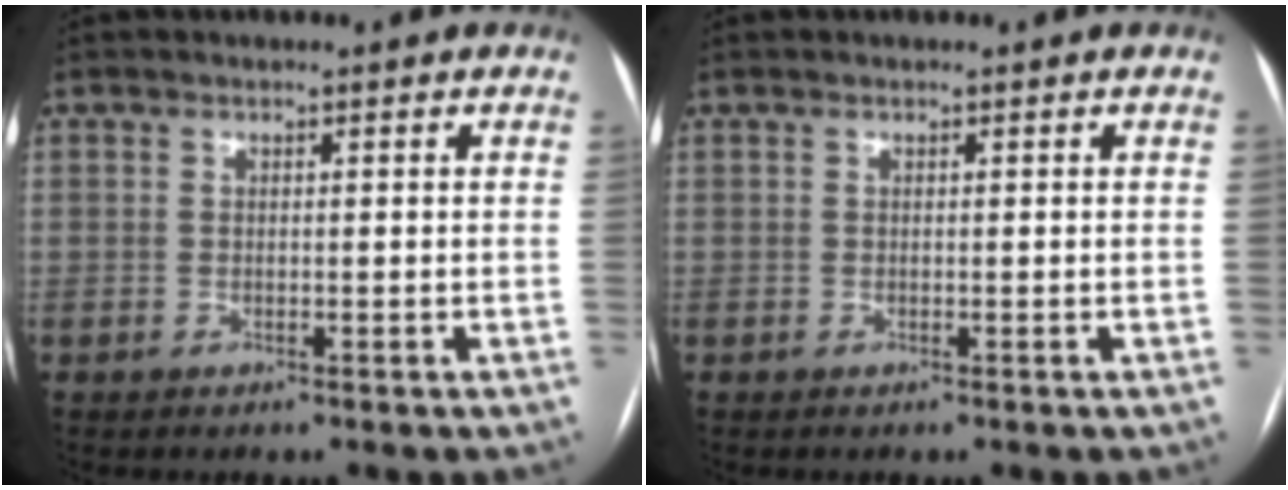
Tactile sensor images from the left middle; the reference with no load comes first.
{"total": 0.0}